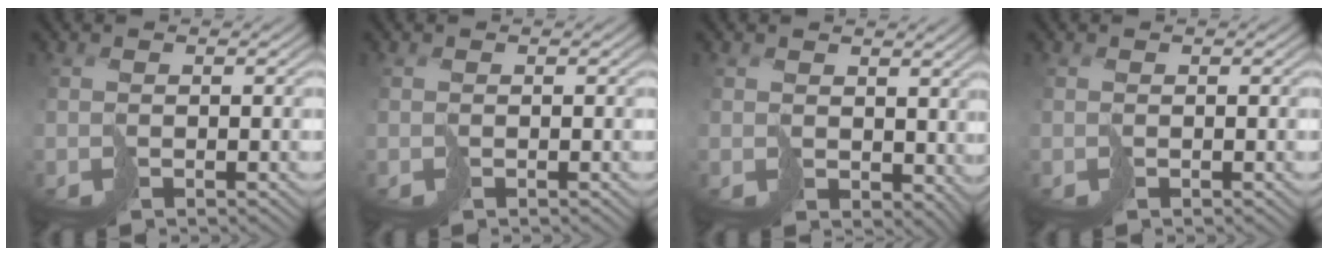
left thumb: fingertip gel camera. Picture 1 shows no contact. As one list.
[{"total": 0.0}, {"total": 3.9, "force": [1.7, 2.8, 2.2], "torque": [-0.055, -0.012, 0.035]}, {"total": 0.0}]